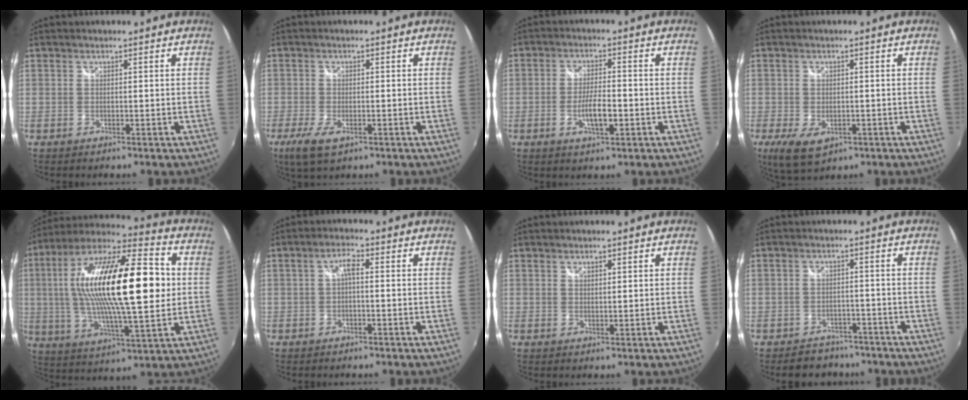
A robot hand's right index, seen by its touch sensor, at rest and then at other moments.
{"total": 5.8, "force": [-3.2, 2.3, 4.3], "torque": [-0.102, -0.019, -0.058]}
{"total": 5.8, "force": [-1.9, 1.6, 5.3], "torque": [-0.104, -0.002, -0.031]}
{"total": 7.2, "force": [-3.1, 4.2, 5.0], "torque": [-0.107, -0.026, -0.050]}
{"total": 28.3, "force": [3.6, 7.8, 26.9], "torque": [-0.493, 0.020, 0.051]}
{"total": 2.5, "force": [-0.2, 0.8, 2.4], "torque": [-0.047, 0.009, -0.003]}
{"total": 1.1, "force": [0.9, 0.5, 0.6], "torque": [-0.007, 0.001, 0.015]}
{"total": 6.7, "force": [-5.4, 4.0, 0.8], "torque": [-0.025, 0.022, -0.072]}